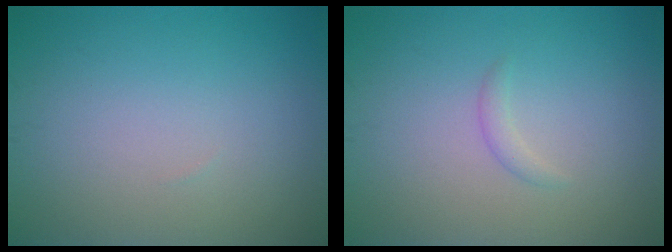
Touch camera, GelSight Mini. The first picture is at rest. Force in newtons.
{"total": 0.9, "press": 0.9, "slide": 0.0}